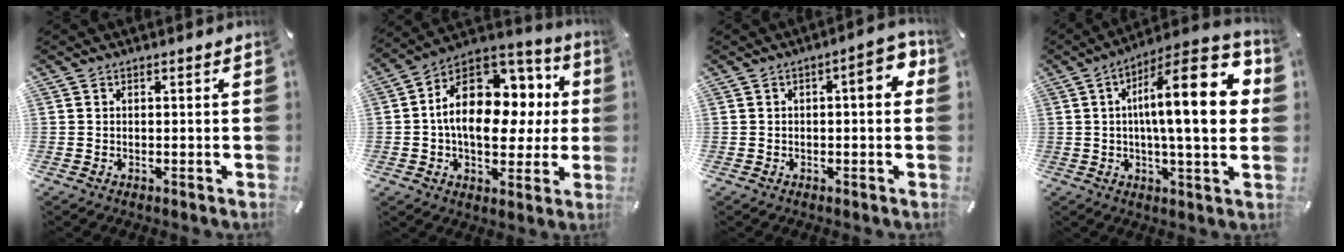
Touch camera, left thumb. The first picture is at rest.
{"total": 18.7, "force": [2.3, 12.7, 13.6], "torque": [-0.209, -0.008, 0.043]}
{"total": 6.6, "force": [0.8, 2.5, 6.1], "torque": [-0.073, -0.001, 0.005]}
{"total": 21.7, "force": [4.0, 5.8, 20.5], "torque": [-0.303, -0.018, 0.053]}